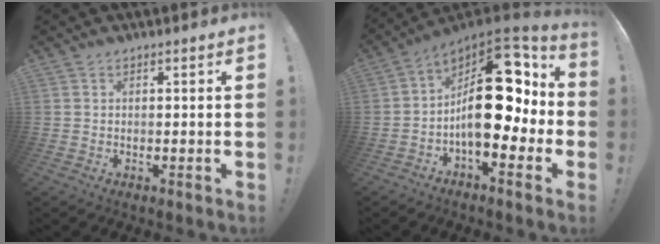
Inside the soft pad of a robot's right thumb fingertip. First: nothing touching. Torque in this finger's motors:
{"motor_torque": [1.65, 2.79, 1.49, -1.27, 0.44]}